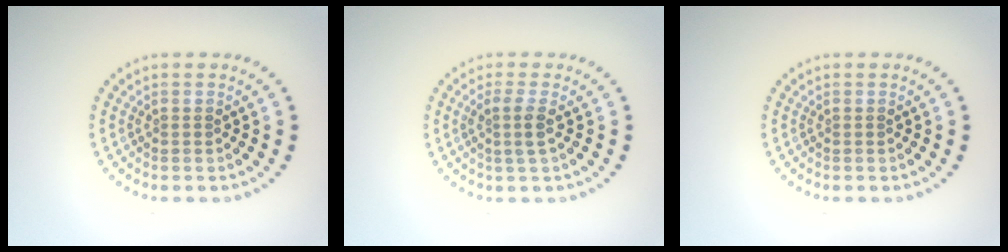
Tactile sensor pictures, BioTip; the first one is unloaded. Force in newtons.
{"total": 1.8, "press": 1.4, "slide": 1.0}
{"total": 0.0}